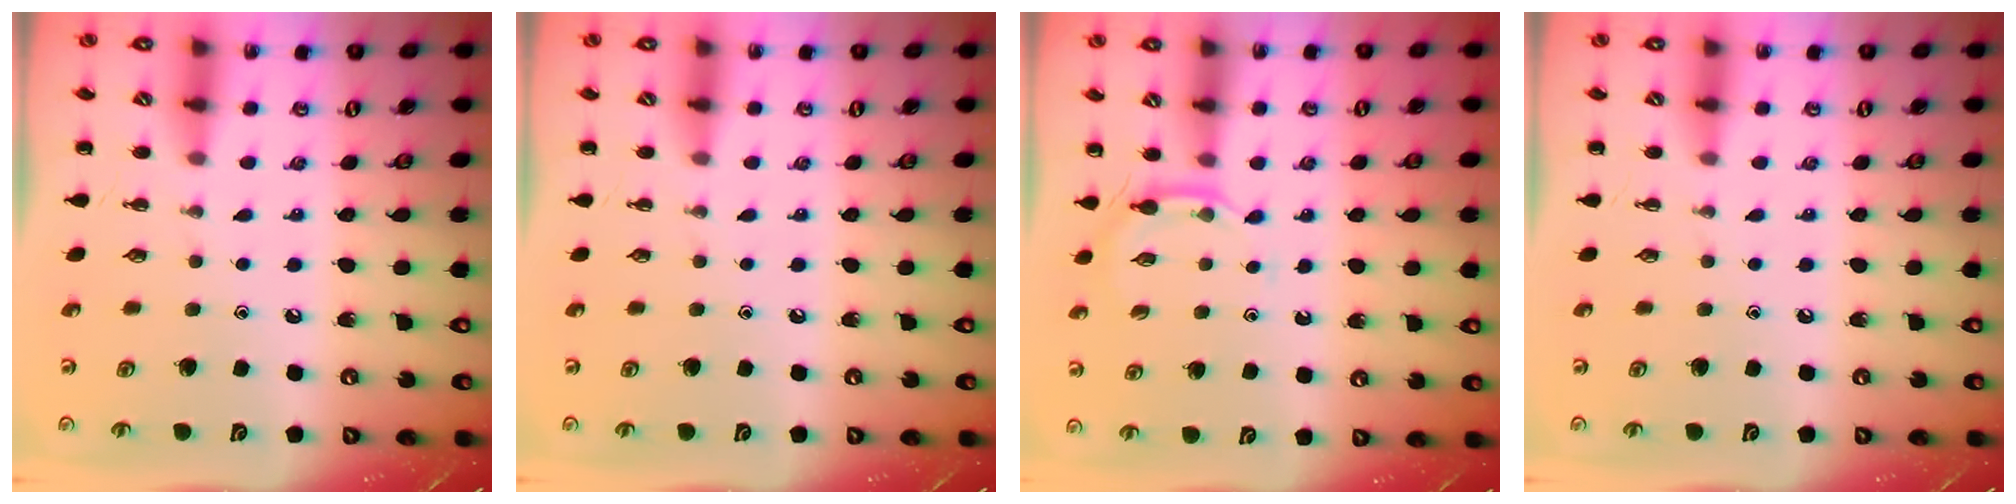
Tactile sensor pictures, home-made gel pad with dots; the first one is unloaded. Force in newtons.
{"total": 0.0}
{"total": 5.4, "press": 5.4, "slide": 1.0}
{"total": 0.0}